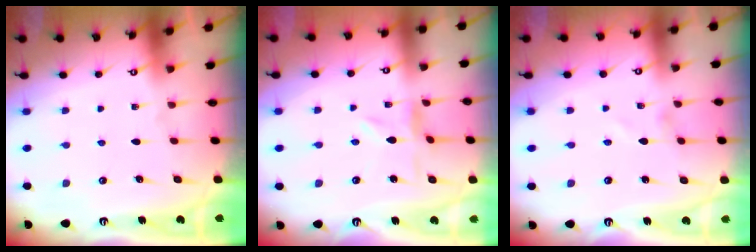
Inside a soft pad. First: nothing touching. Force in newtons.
{"total": 0.8, "press": 0.8, "slide": 0.2}
{"total": 0.7, "press": 0.7, "slide": 0.0}